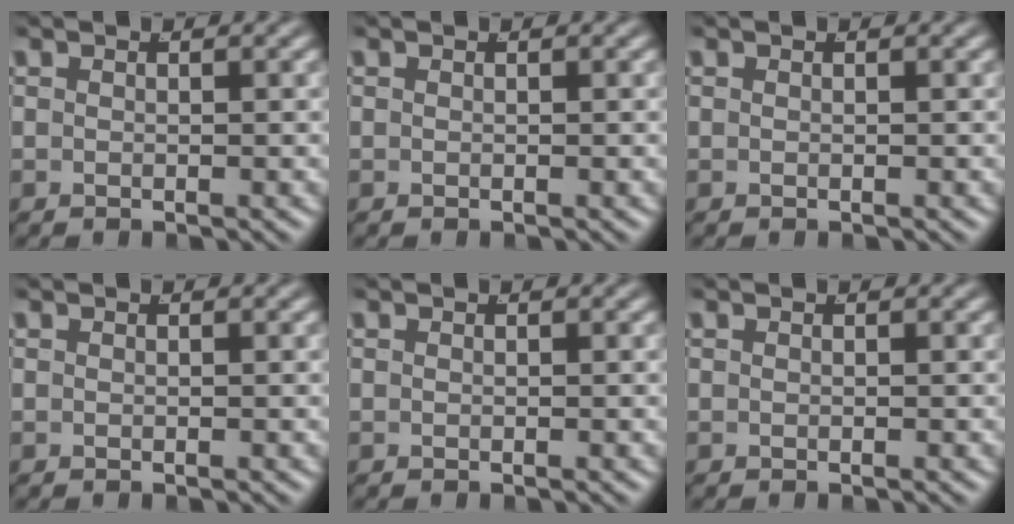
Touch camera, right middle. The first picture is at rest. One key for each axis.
{"total": 0.0}
{"total": 0.0}
{"total": 0.0}
{"total": 0.0}
{"total": 0.0}